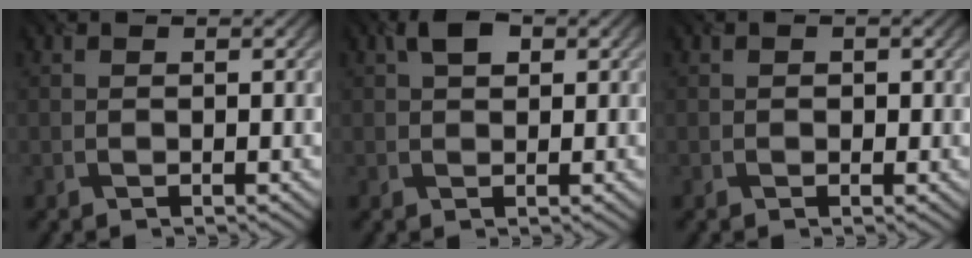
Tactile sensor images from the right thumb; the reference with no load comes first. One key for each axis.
{"total": 2.2, "fx": 1.1, "fy": 1.3, "fz": 1.4, "tx": -0.025, "ty": 0.004, "tz": 0.015}
{"total": 0.5, "fx": -0.2, "fy": 0.5, "fz": 0.1, "tx": 0.000, "ty": -0.006, "tz": -0.002}